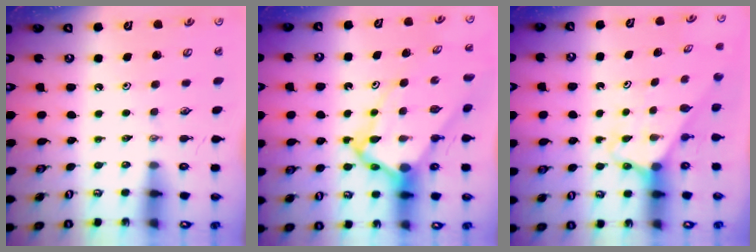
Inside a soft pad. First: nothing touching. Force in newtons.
{"total": 10.4, "press": 10.3, "slide": 1.0}
{"total": 2.6, "press": 2.6, "slide": 0.1}